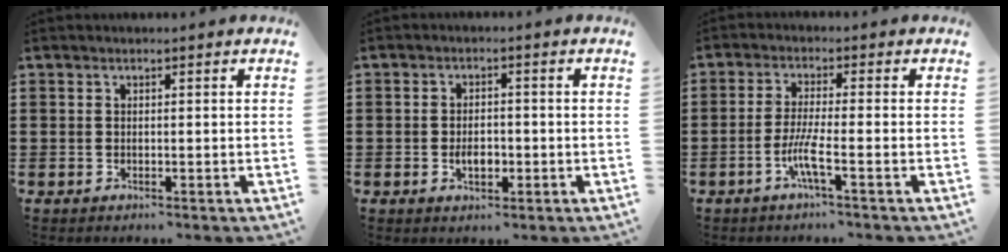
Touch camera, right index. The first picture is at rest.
{"total": 3.2, "force": [-0.9, 1.8, 2.6], "torque": [-0.048, 0.003, -0.017]}
{"total": 5.0, "force": [-2.2, 0.1, 4.6], "torque": [-0.098, -0.015, -0.045]}